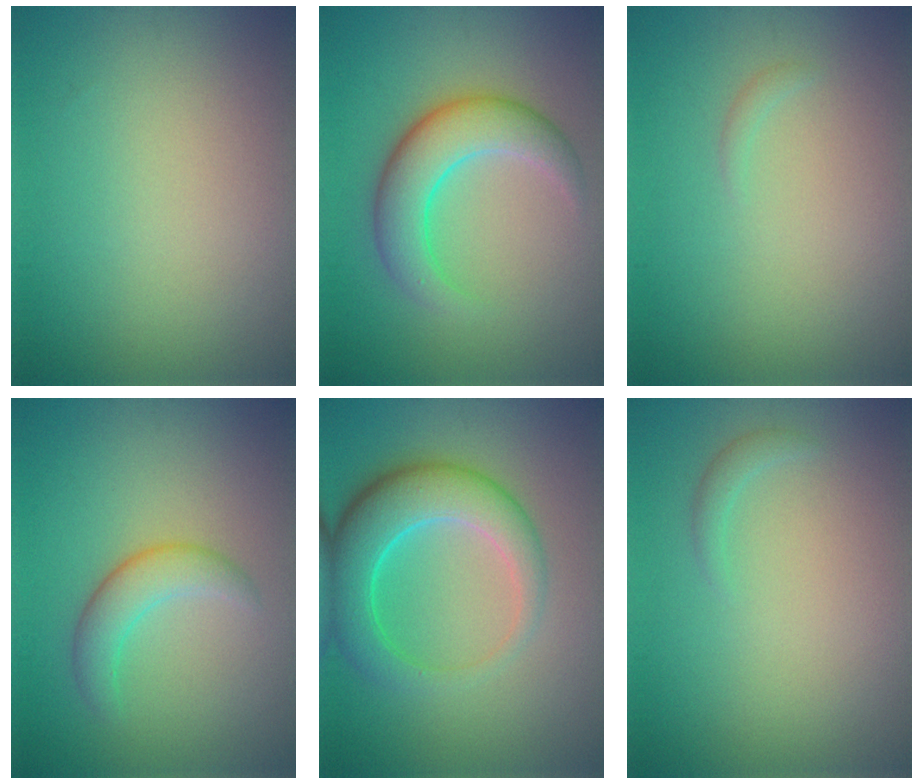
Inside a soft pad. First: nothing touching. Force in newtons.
{"total": 5.5, "press": 5.5, "slide": 0.1}
{"total": 0.5, "press": 0.5, "slide": 0.1}
{"total": 2.9, "press": 2.9, "slide": 0.1}
{"total": 6.2, "press": 6.2, "slide": 0.4}
{"total": 0.9, "press": 0.9, "slide": 0.0}